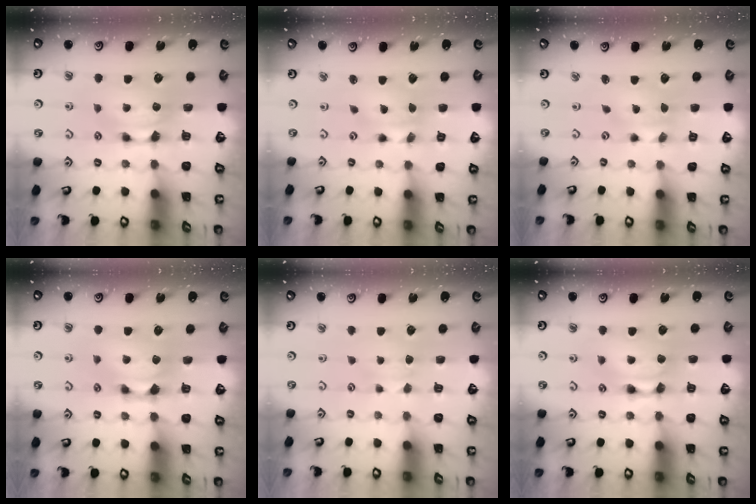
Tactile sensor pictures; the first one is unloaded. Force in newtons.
{"total": 2.3, "press": 1.7, "slide": 1.5}
{"total": 1.3, "press": 0.7, "slide": 1.0}
{"total": 1.3, "press": 0.5, "slide": 1.2}
{"total": 2.9, "press": 2.9, "slide": 0.4}
{"total": 2.0, "press": 2.0, "slide": 0.1}